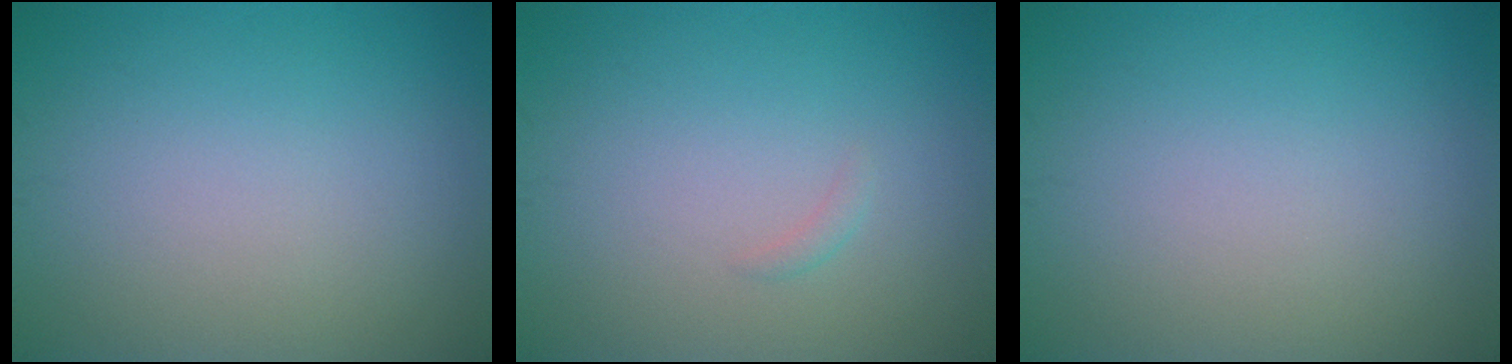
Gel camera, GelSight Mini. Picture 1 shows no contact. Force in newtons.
{"total": 0.5, "press": 0.5, "slide": 0.1}
{"total": 0.0}